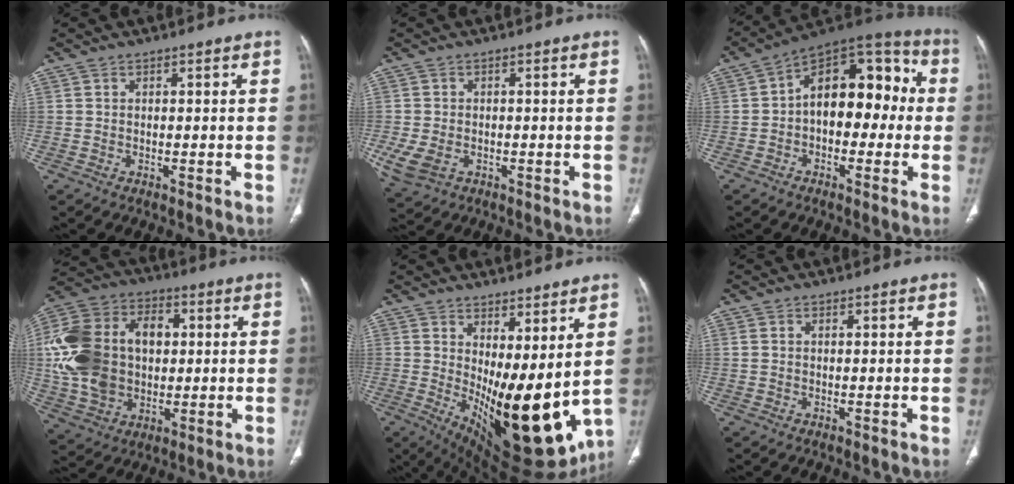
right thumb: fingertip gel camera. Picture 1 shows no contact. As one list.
[{"total": 5.6, "force": [-1.6, 4.0, 3.7], "torque": [-0.088, -0.002, -0.021]}, {"total": 16.4, "force": [-0.2, 10.1, 12.9], "torque": [-0.135, 0.053, -0.019]}, {"total": 22.9, "force": [1.8, 16.3, 16.0], "torque": [-0.315, 0.021, 0.042]}, {"total": 20.4, "force": [1.7, 8.1, 18.6], "torque": [-0.273, -0.059, 0.053]}, {"total": 0.7, "force": [0.1, 0.5, 0.4], "torque": [-0.015, 0.010, 0.004]}]